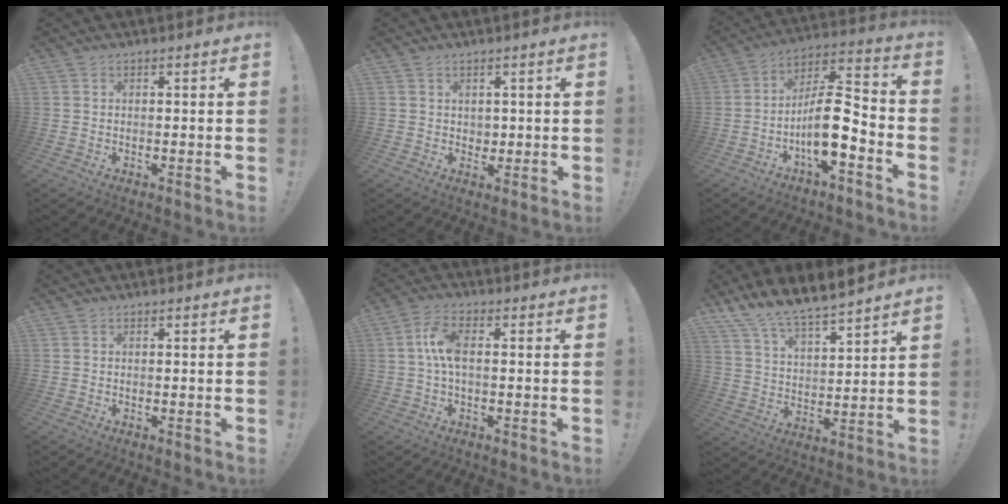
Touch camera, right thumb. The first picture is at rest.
{"total": 2.3, "force": [1.0, 2.0, 0.2], "torque": [0.000, -0.005, 0.018]}
{"total": 14.4, "force": [-5.1, 4.9, 12.5], "torque": [-0.221, 0.026, -0.083]}
{"total": 0.0}
{"total": 7.6, "force": [0.3, 3.4, 6.8], "torque": [-0.145, 0.004, 0.006]}
{"total": 10.4, "force": [10.0, 1.2, 2.7], "torque": [-0.072, -0.088, 0.181]}